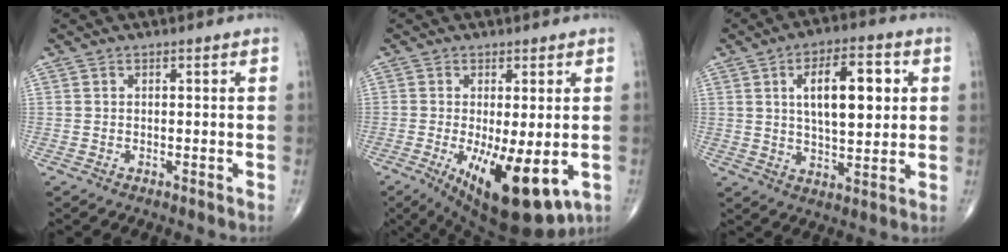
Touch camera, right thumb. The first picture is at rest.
{"total": 14.8, "force": [-4.2, 5.0, 13.2], "torque": [-0.193, -0.026, -0.047]}
{"total": 13.5, "force": [3.2, 5.9, 11.6], "torque": [-0.165, -0.004, 0.054]}